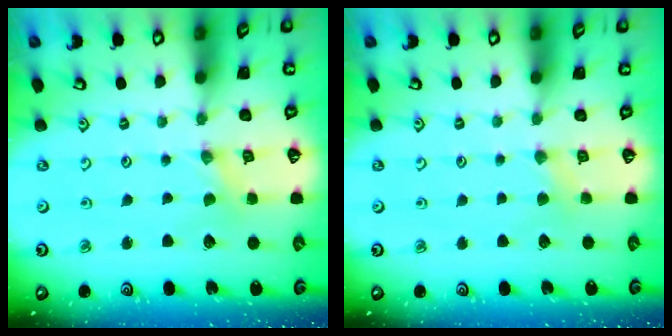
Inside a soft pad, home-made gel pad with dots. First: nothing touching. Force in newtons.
{"total": 2.7, "press": 2.7, "slide": 0.5}